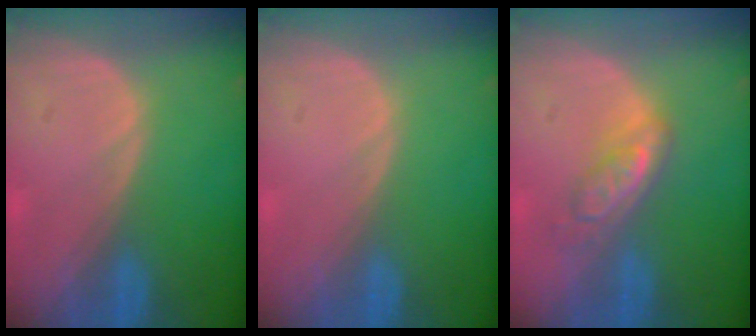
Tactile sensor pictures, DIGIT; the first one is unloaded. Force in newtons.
{"total": 0.0}
{"total": 5.3, "press": 4.6, "slide": 2.7}